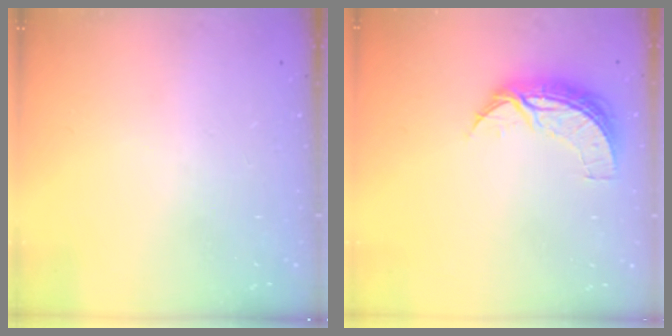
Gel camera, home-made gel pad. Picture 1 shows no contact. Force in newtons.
{"total": 7.9, "press": 7.9, "slide": 0.1}